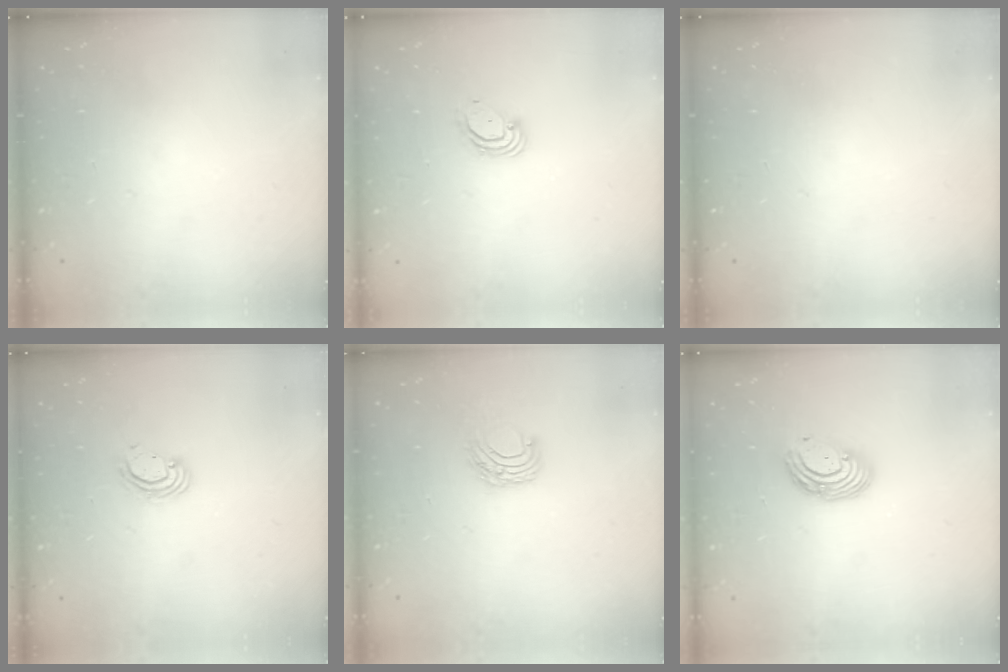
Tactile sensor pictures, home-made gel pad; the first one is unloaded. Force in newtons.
{"total": 3.9, "press": 3.9, "slide": 0.1}
{"total": 0.0}
{"total": 3.5, "press": 3.5, "slide": 0.3}
{"total": 6.7, "press": 6.7, "slide": 0.5}
{"total": 8.1, "press": 8.0, "slide": 1.5}